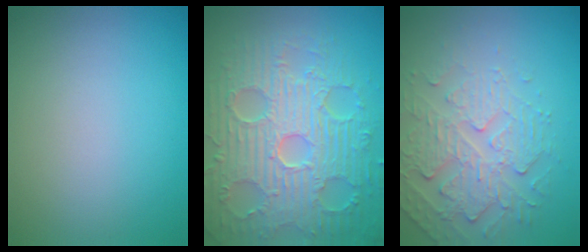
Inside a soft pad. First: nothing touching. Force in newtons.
{"total": 9.4, "press": 6.9, "slide": 6.4}
{"total": 4.9, "press": 3.7, "slide": 3.3}